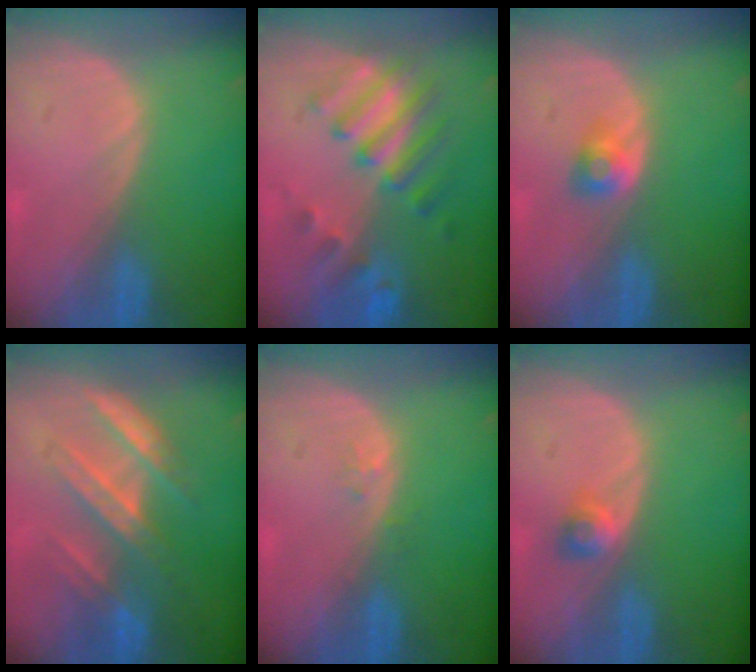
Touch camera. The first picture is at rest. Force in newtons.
{"total": 8.0, "press": 7.7, "slide": 2.3}
{"total": 2.7, "press": 2.4, "slide": 1.2}
{"total": 7.0, "press": 7.0, "slide": 0.2}
{"total": 0.9, "press": 0.9, "slide": 0.2}
{"total": 2.6, "press": 2.2, "slide": 1.4}